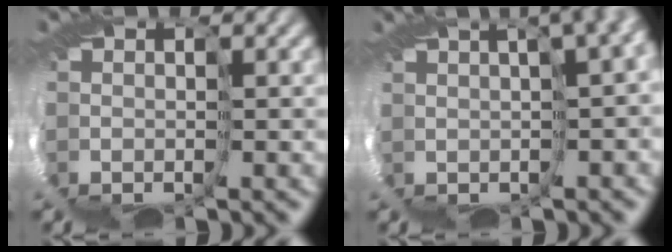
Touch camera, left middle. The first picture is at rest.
{"total": 7.2, "force": [0.8, 1.3, 7.0], "torque": [-0.065, 0.032, 0.031]}